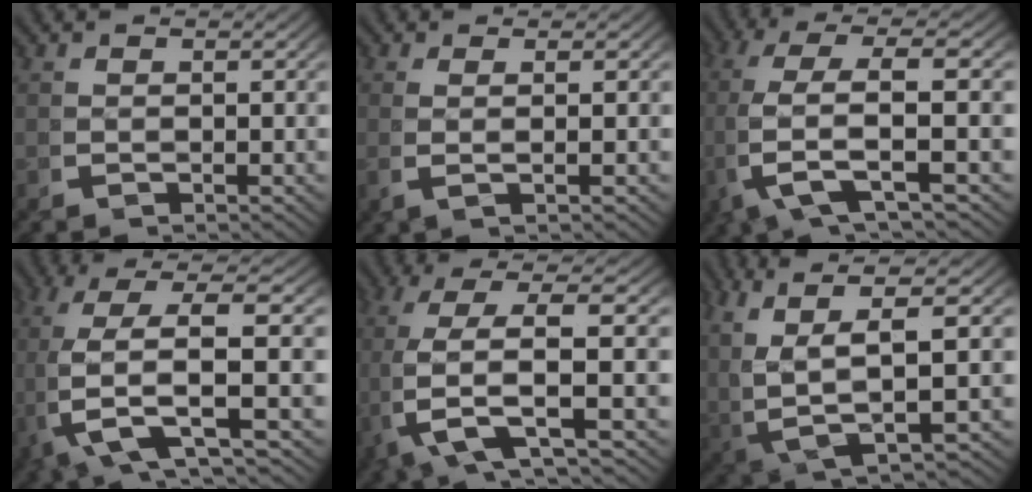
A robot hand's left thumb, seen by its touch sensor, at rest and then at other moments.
{"total": 1.7, "force": [0.2, -0.6, 1.5], "torque": [-0.037, 0.001, 0.003]}
{"total": 7.7, "force": [0.0, 2.3, 7.4], "torque": [-0.172, -0.005, -0.001]}
{"total": 9.5, "force": [0.5, 3.5, 8.9], "torque": [-0.203, -0.012, 0.011]}
{"total": 8.5, "force": [0.1, 2.8, 8.1], "torque": [-0.188, -0.009, 0.003]}
{"total": 9.4, "force": [0.6, 4.7, 8.1], "torque": [-0.162, -0.019, 0.016]}